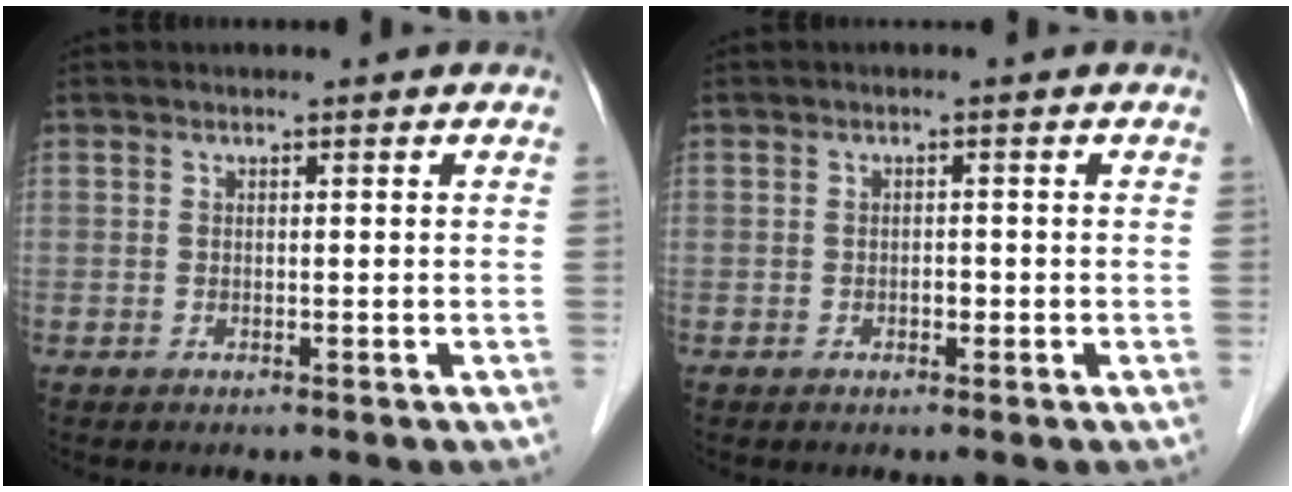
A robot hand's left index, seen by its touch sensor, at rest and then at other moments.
{"total": 0.9, "force": [-0.4, 0.5, 0.7], "torque": [-0.010, 0.002, -0.006]}